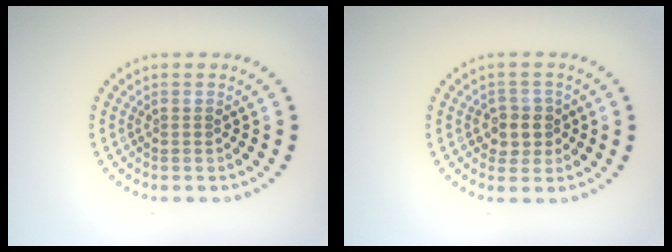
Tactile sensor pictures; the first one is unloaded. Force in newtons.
{"total": 2.5, "press": 2.3, "slide": 1.0}